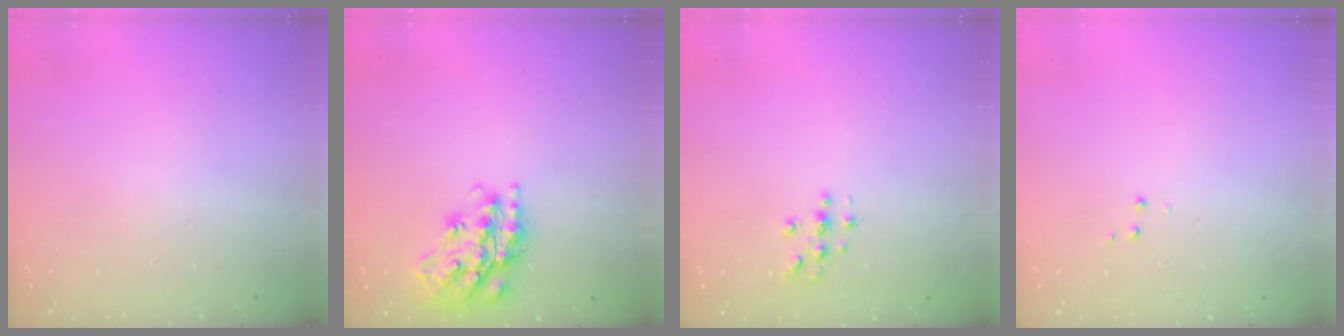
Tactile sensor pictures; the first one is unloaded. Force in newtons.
{"total": 17.8, "press": 17.8, "slide": 1.3}
{"total": 2.7, "press": 2.7, "slide": 0.3}
{"total": 3.3, "press": 3.3, "slide": 0.4}